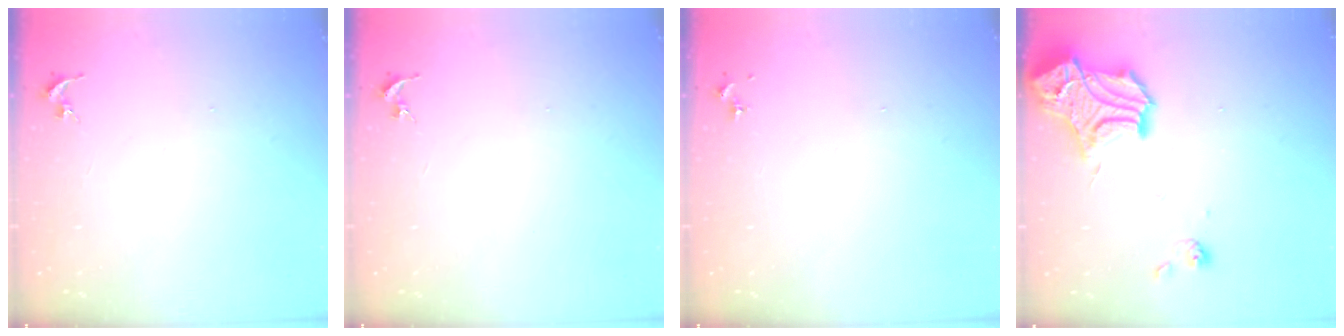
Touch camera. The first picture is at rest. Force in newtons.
{"total": 0.0}
{"total": 0.0}
{"total": 17.9, "press": 17.9, "slide": 1.4}